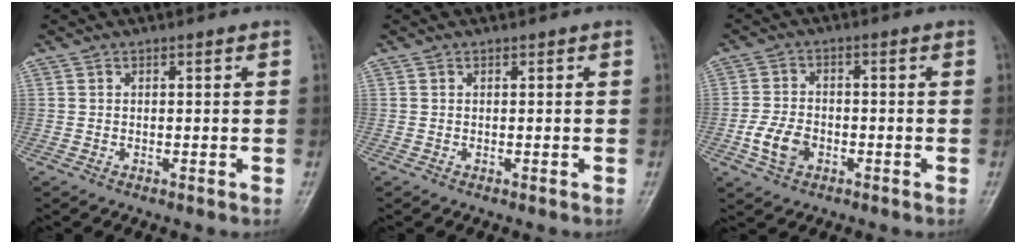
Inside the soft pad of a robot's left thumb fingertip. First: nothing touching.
{"total": 0.0}
{"total": 6.0, "force": [-2.2, 4.1, 3.8], "torque": [-0.068, 0.010, -0.044]}